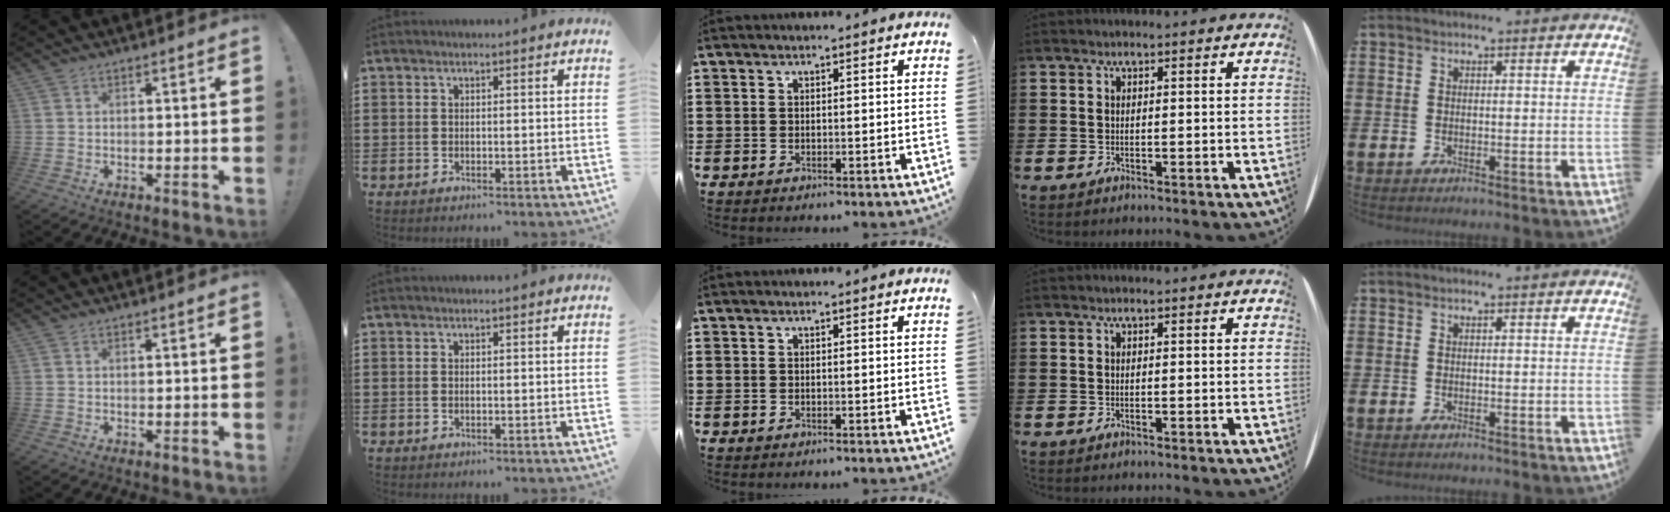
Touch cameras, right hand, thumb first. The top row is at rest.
{}